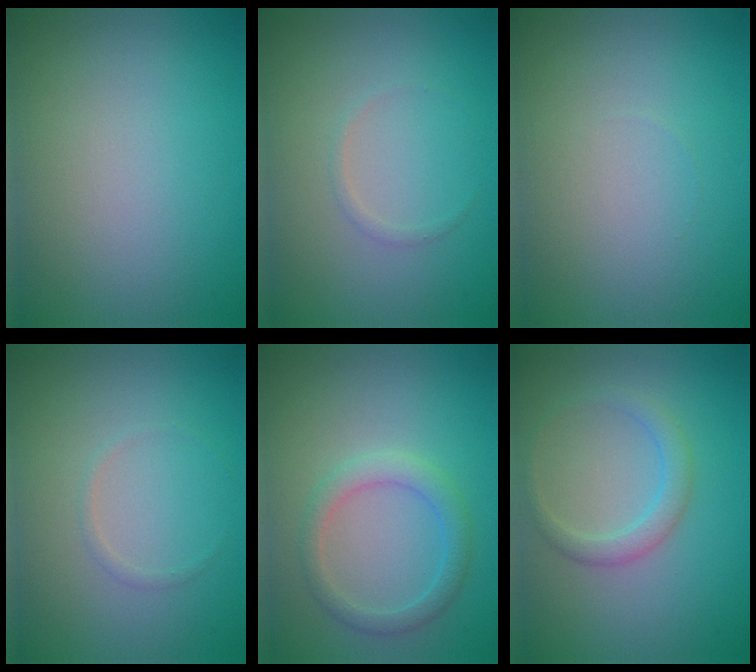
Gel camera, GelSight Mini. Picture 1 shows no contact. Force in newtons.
{"total": 0.6, "press": 0.6, "slide": 0.0}
{"total": 0.0}
{"total": 0.6, "press": 0.6, "slide": 0.0}
{"total": 2.3, "press": 2.3, "slide": 0.1}
{"total": 2.1, "press": 2.1, "slide": 0.0}